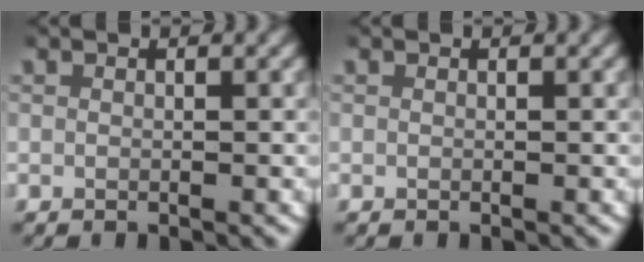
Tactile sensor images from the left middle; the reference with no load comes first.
{"total": 0.0}